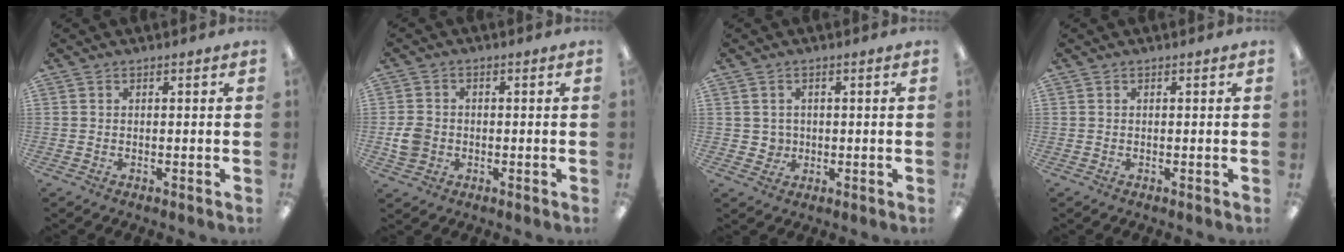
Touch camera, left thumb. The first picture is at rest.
{"total": 4.8, "force": [-0.9, 4.1, 2.3], "torque": [-0.045, 0.008, -0.014]}
{"total": 2.7, "force": [0.4, 2.7, 0.4], "torque": [-0.005, 0.001, 0.004]}
{"total": 0.0}